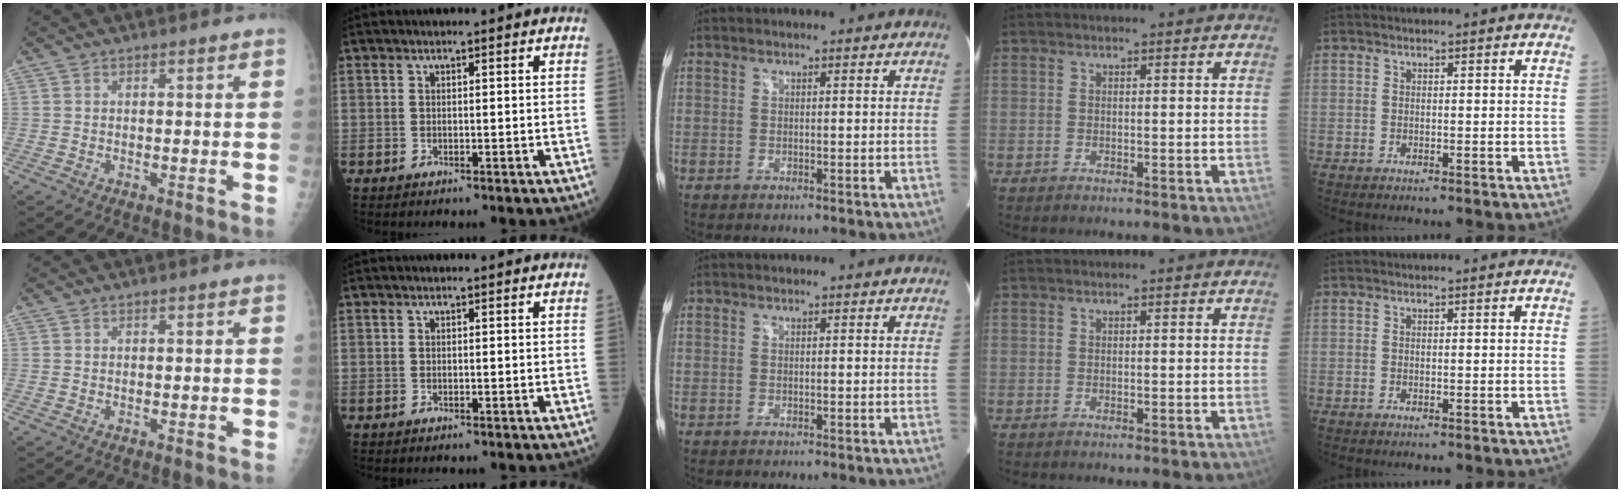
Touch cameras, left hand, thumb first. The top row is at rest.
{}